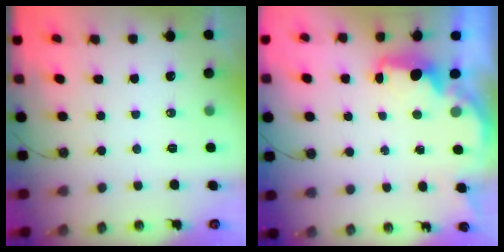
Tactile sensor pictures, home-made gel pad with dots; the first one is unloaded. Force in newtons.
{"total": 2.8, "press": 2.7, "slide": 0.9}